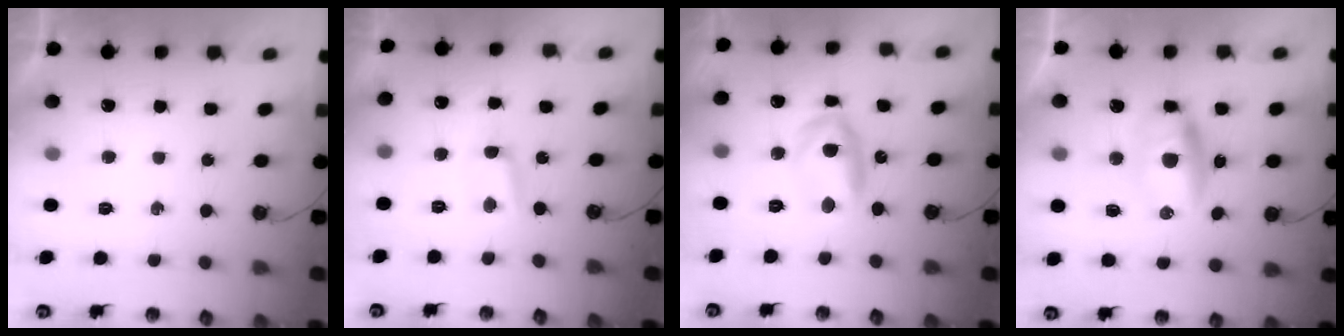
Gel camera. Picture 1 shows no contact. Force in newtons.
{"total": 2.5, "press": 2.5, "slide": 0.3}
{"total": 9.6, "press": 9.5, "slide": 0.7}
{"total": 18.1, "press": 11.8, "slide": 13.7}